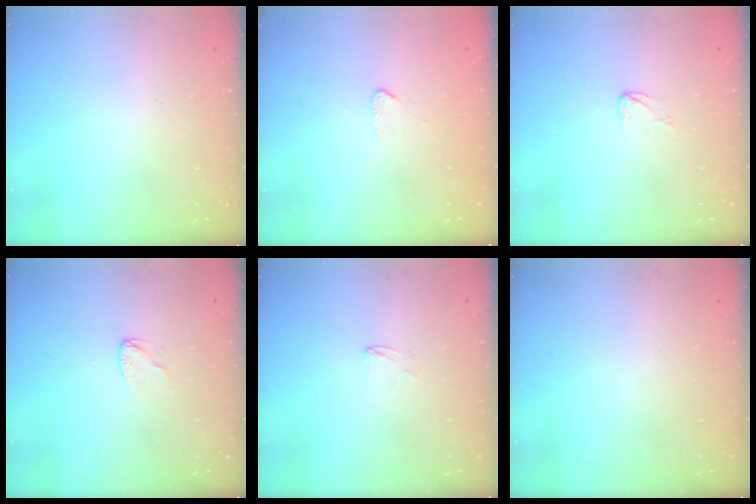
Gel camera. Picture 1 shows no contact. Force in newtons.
{"total": 2.5, "press": 2.5, "slide": 0.2}
{"total": 2.7, "press": 2.7, "slide": 0.2}
{"total": 3.3, "press": 3.3, "slide": 0.3}
{"total": 1.7, "press": 1.6, "slide": 0.1}
{"total": 0.0}